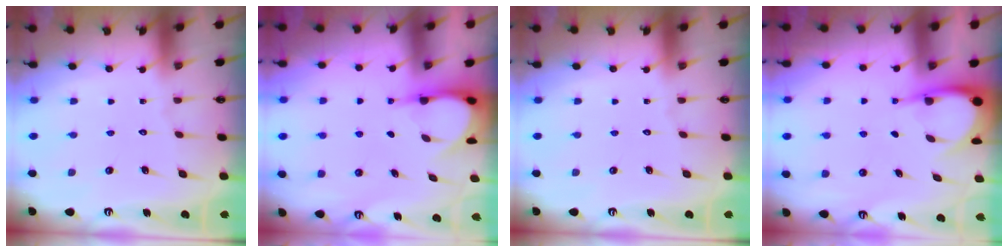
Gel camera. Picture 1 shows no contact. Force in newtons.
{"total": 4.0, "press": 4.0, "slide": 0.3}
{"total": 0.0}
{"total": 4.8, "press": 4.8, "slide": 0.5}